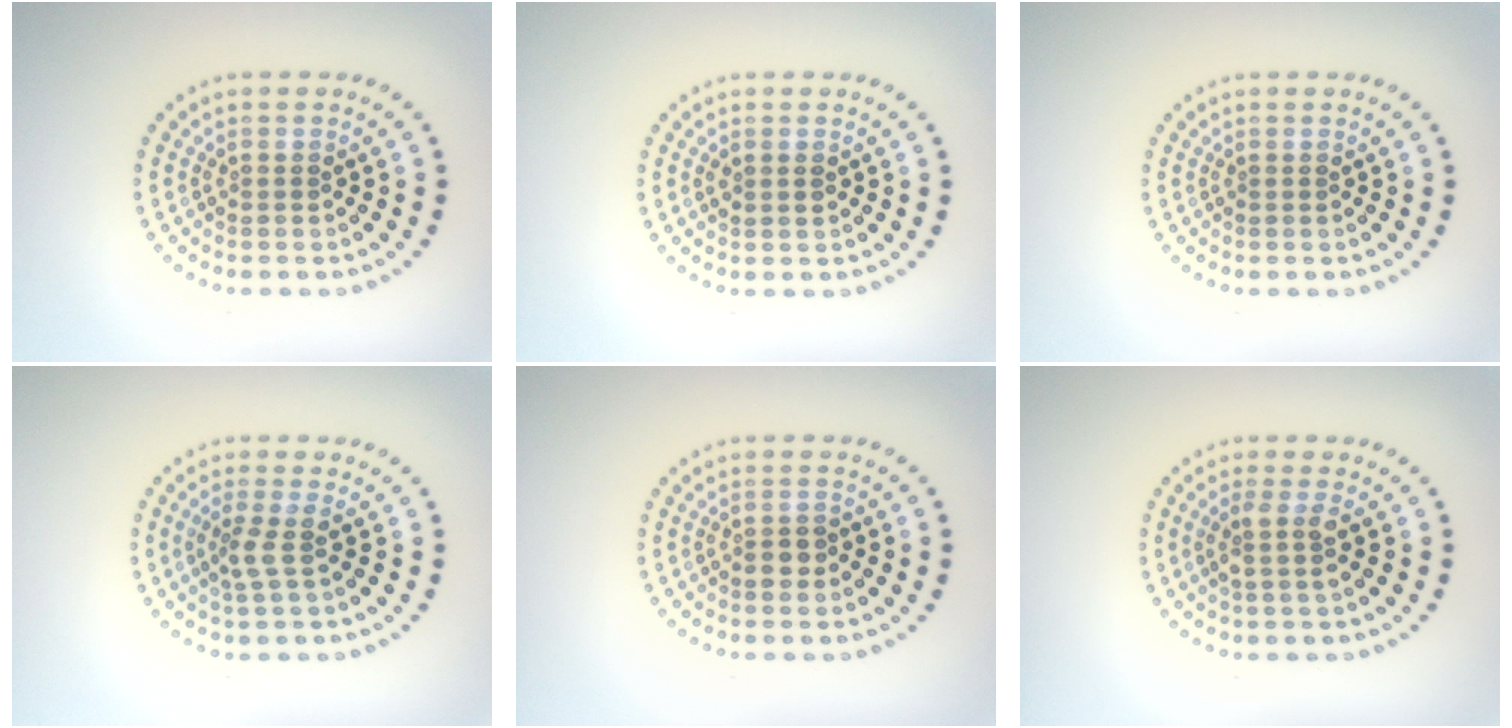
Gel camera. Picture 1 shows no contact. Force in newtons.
{"total": 0.9, "press": 0.8, "slide": 0.2}
{"total": 0.0}
{"total": 1.9, "press": 1.4, "slide": 1.2}
{"total": 1.4, "press": 1.3, "slide": 0.6}
{"total": 1.9, "press": 1.5, "slide": 1.1}